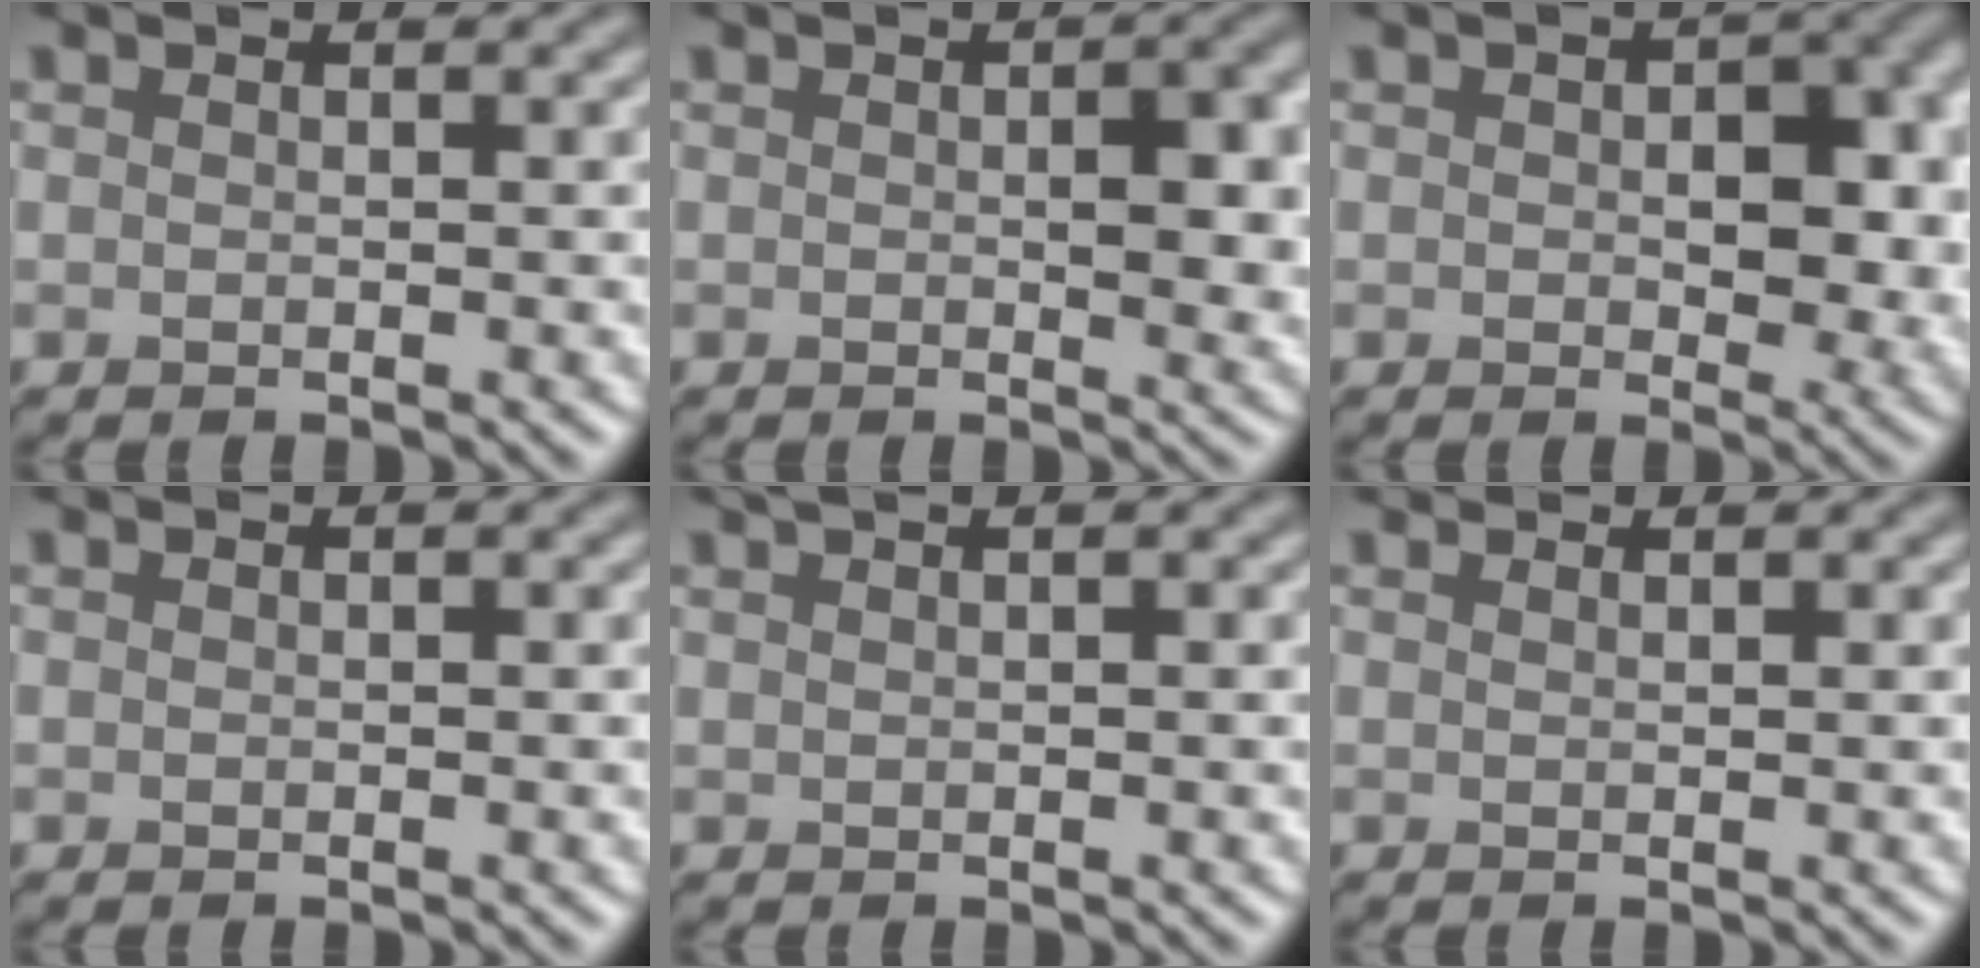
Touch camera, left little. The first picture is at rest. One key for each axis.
{"total": 4.3, "fx": 0.2, "fy": 2.3, "fz": 3.6, "tx": -0.050, "ty": 0.000, "tz": 0.005}
{"total": 6.6, "fx": 0.5, "fy": 4.2, "fz": 5.2, "tx": -0.074, "ty": -0.003, "tz": 0.007}
{"total": 0.0}
{"total": 1.3, "fx": 1.1, "fy": 0.0, "fz": 0.6, "tx": -0.010, "ty": 0.007, "tz": 0.023}
{"total": 0.9, "fx": 0.9, "fy": 0.0, "fz": 0.1, "tx": -0.006, "ty": 0.004, "tz": 0.017}